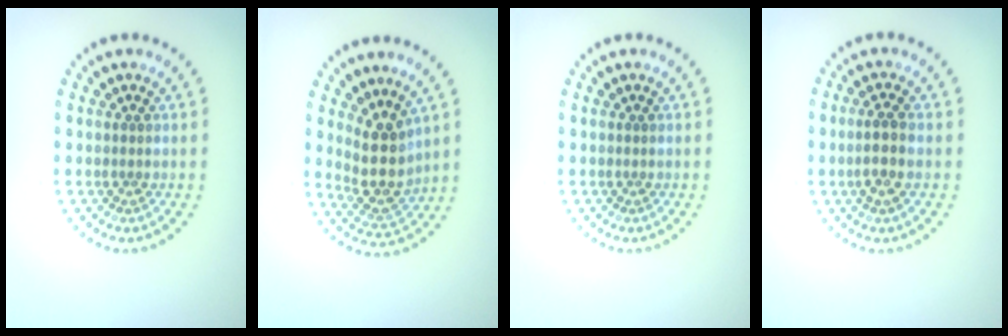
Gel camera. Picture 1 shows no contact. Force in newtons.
{"total": 3.8, "press": 3.0, "slide": 2.3}
{"total": 0.0}
{"total": 2.3, "press": 2.1, "slide": 1.0}